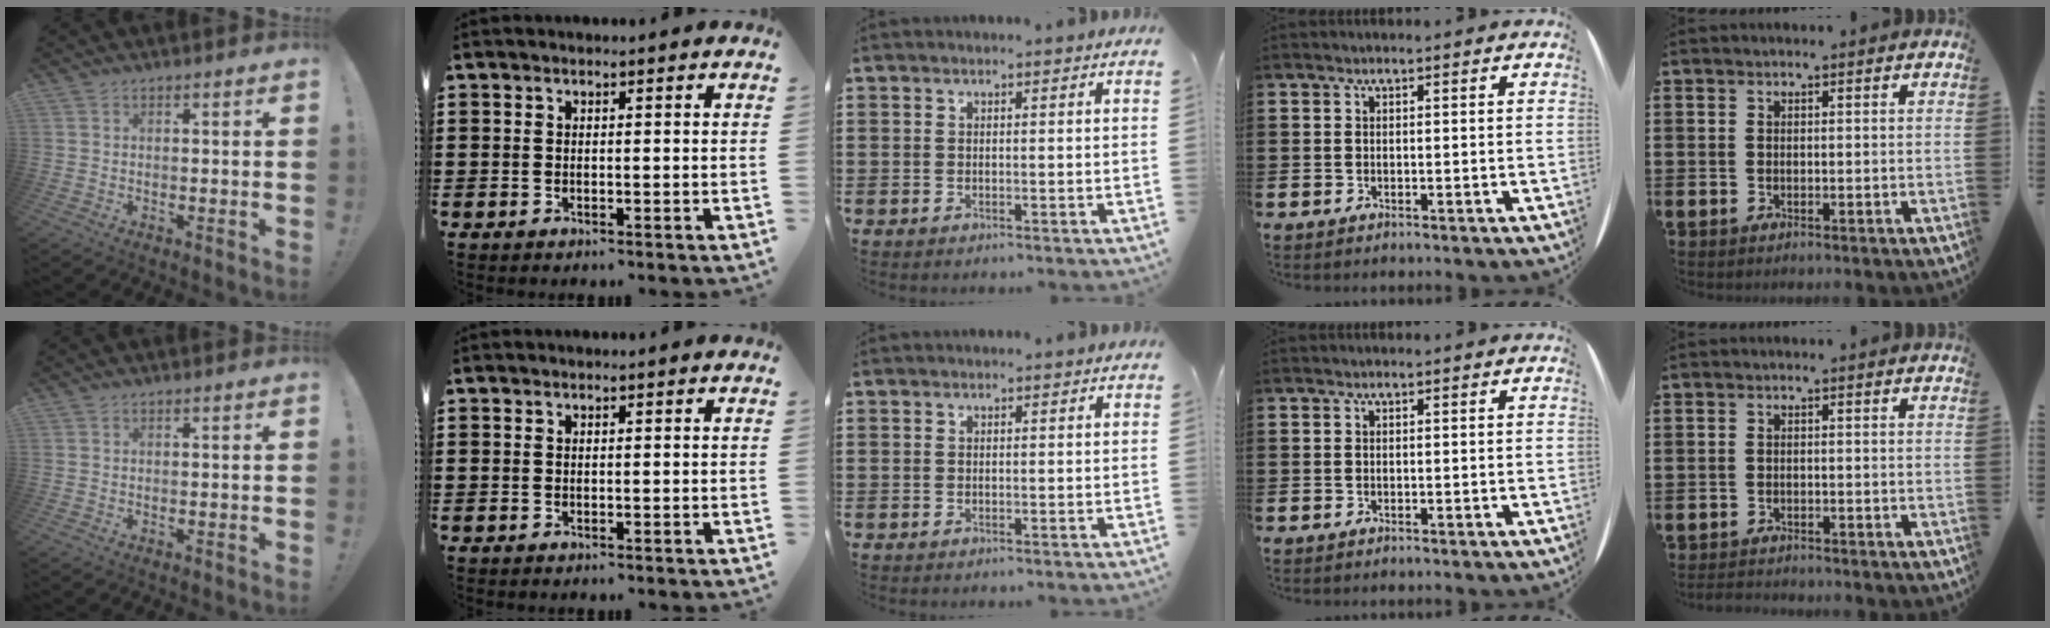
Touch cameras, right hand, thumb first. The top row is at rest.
{"little": {"total": 1.0, "force": [-1.0, 0.1, -0.1], "torque": [-0.003, 0.001, -0.021]}}